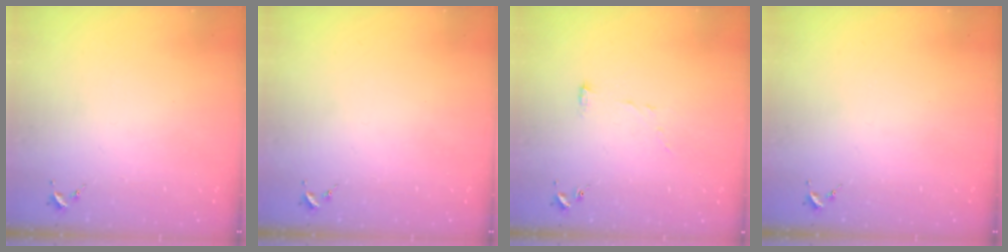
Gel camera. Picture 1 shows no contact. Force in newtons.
{"total": 0.0}
{"total": 6.4, "press": 6.4, "slide": 0.3}
{"total": 0.0}